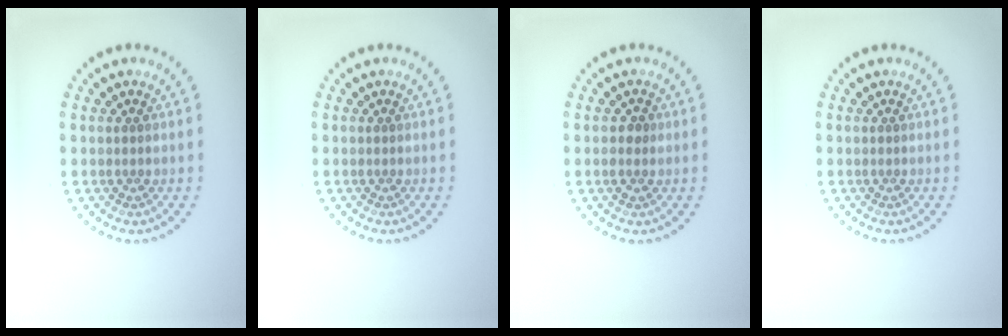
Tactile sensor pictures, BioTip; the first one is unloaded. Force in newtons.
{"total": 0.0}
{"total": 1.2, "press": 1.2, "slide": 0.1}
{"total": 0.0}